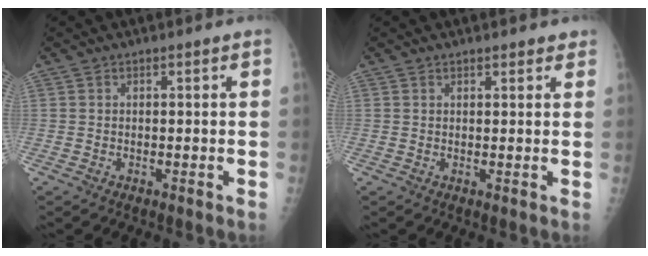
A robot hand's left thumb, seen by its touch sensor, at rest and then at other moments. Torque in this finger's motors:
{"motor_torque": [-0.10, -0.09, 0.15, 0.03, -0.07]}